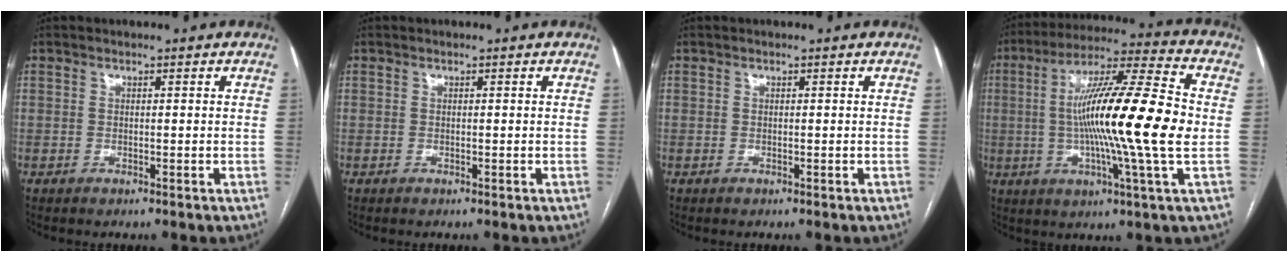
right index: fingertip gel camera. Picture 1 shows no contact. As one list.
[{"total": 0.0}, {"total": 0.0}, {"total": 19.4, "force": [-0.3, -0.4, 19.4], "torque": [-0.330, -0.001, -0.019]}]